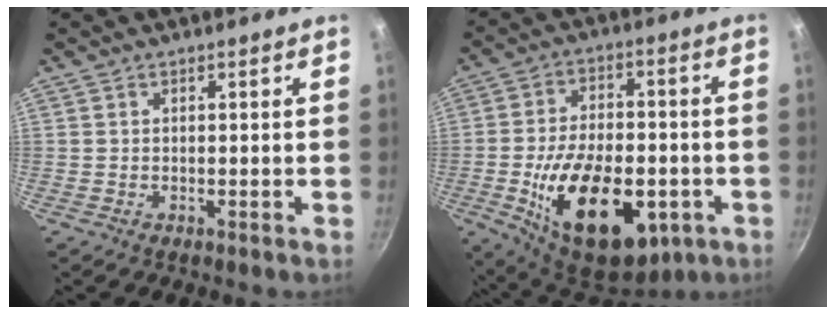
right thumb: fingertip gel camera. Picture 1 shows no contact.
{"total": 23.5, "force": [-6.6, 13.2, 18.4], "torque": [-0.280, 0.017, -0.090]}